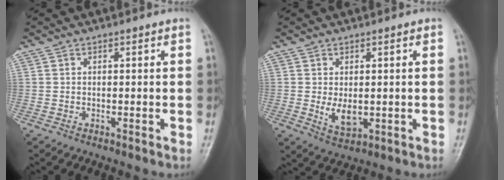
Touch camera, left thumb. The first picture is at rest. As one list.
[{"total": 4.5, "force": [-0.3, 2.7, 3.5], "torque": [-0.048, -0.011, 0.007]}]